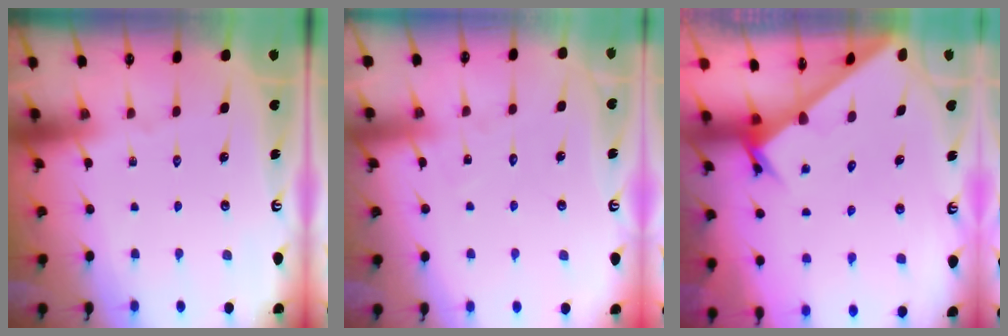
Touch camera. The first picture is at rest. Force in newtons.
{"total": 6.8, "press": 6.8, "slide": 0.5}
{"total": 2.8, "press": 2.8, "slide": 0.1}